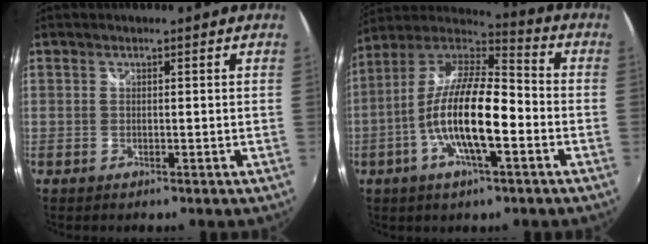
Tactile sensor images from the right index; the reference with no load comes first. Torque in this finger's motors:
{"motor_torque": [1.82, -0.32, 1.05, 0.21]}